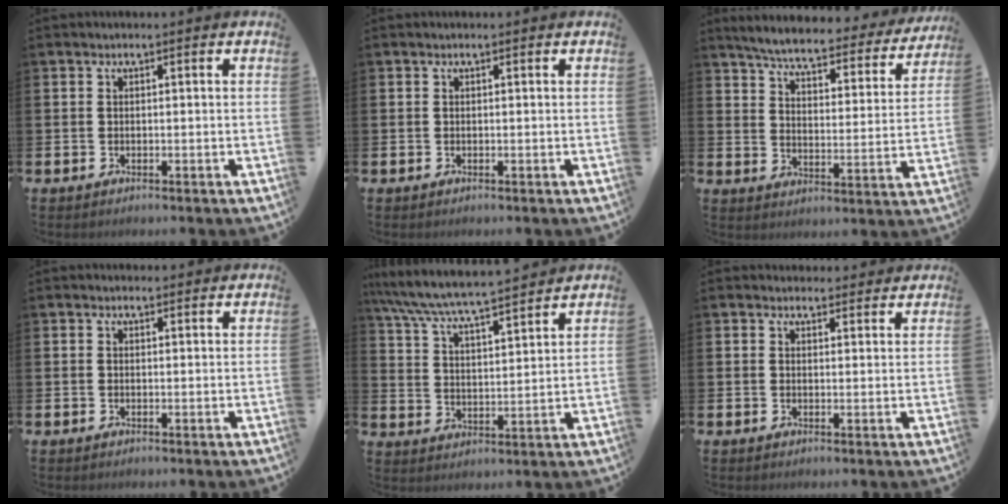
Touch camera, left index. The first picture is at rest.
{"total": 0.0}
{"total": 5.6, "force": [5.2, 0.6, 2.0], "torque": [-0.062, -0.038, 0.082]}
{"total": 1.0, "force": [0.9, 0.5, 0.1], "torque": [0.011, 0.001, 0.014]}
{"total": 6.6, "force": [6.3, 0.2, 1.9], "torque": [-0.070, -0.046, 0.107]}
{"total": 2.5, "force": [2.4, 0.7, -0.2], "torque": [0.013, -0.014, 0.041]}